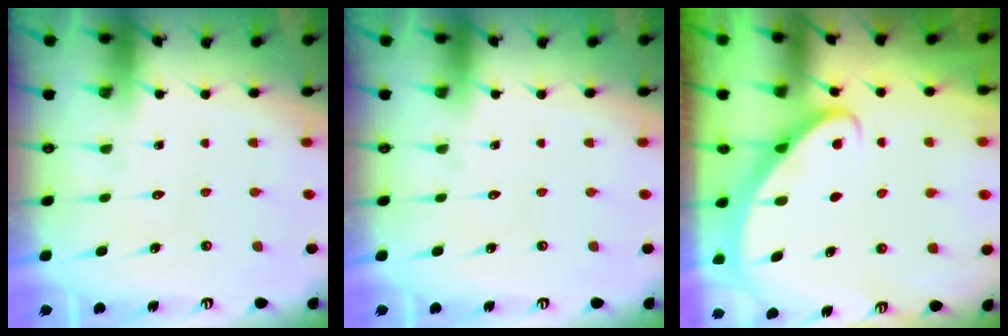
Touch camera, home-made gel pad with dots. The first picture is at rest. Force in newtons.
{"total": 0.0}
{"total": 2.8, "press": 2.8, "slide": 0.2}